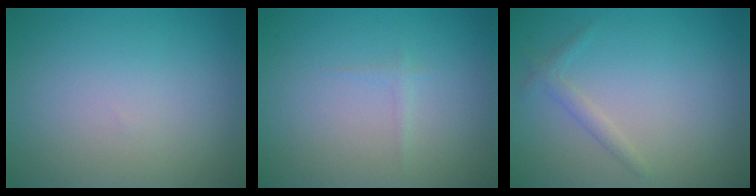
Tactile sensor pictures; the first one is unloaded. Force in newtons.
{"total": 0.6, "press": 0.6, "slide": 0.0}
{"total": 1.2, "press": 1.2, "slide": 0.1}